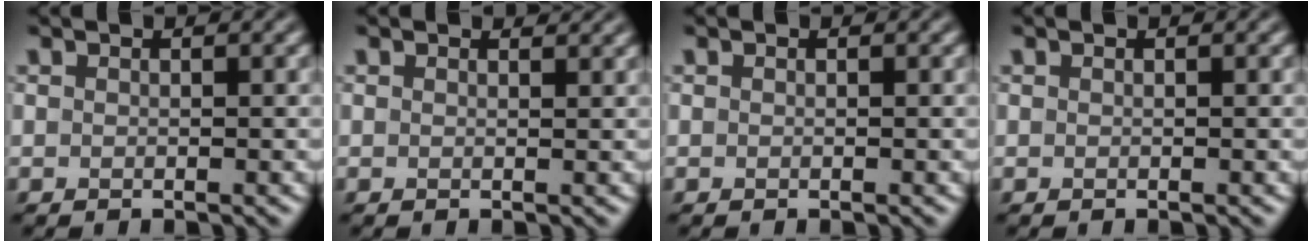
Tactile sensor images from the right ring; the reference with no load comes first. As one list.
[{"total": 0.8, "force": [0.8, 0.1, 0.1], "torque": [-0.003, -0.004, 0.010]}, {"total": 0.0}, {"total": 0.0}]